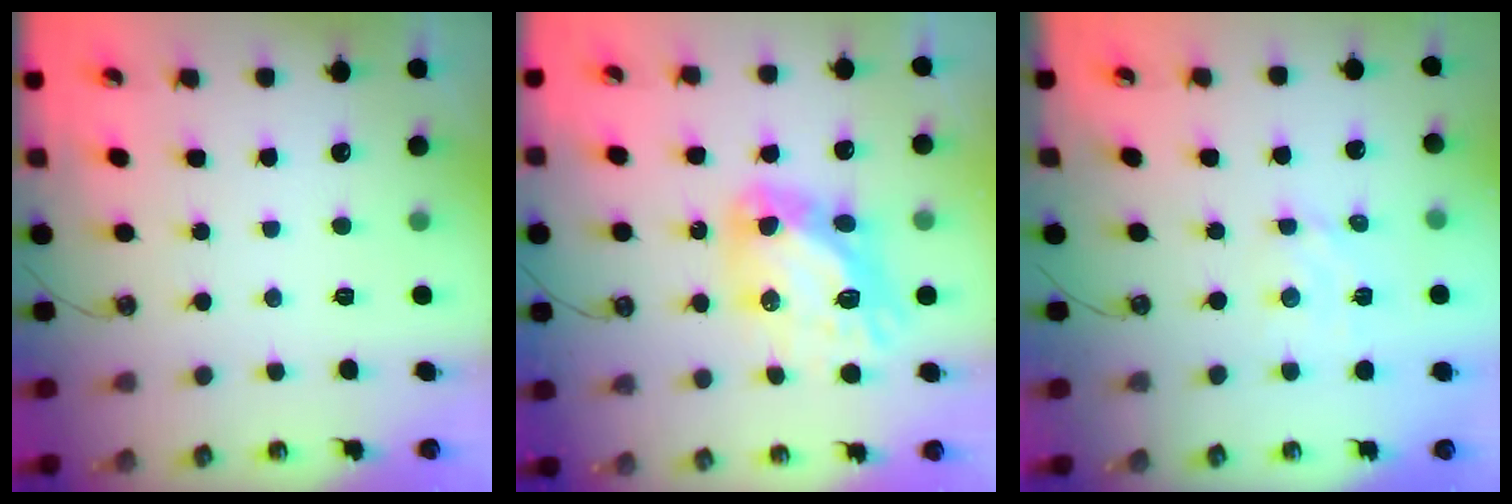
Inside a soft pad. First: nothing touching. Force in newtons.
{"total": 14.0, "press": 13.9, "slide": 1.2}
{"total": 3.0, "press": 3.0, "slide": 0.1}